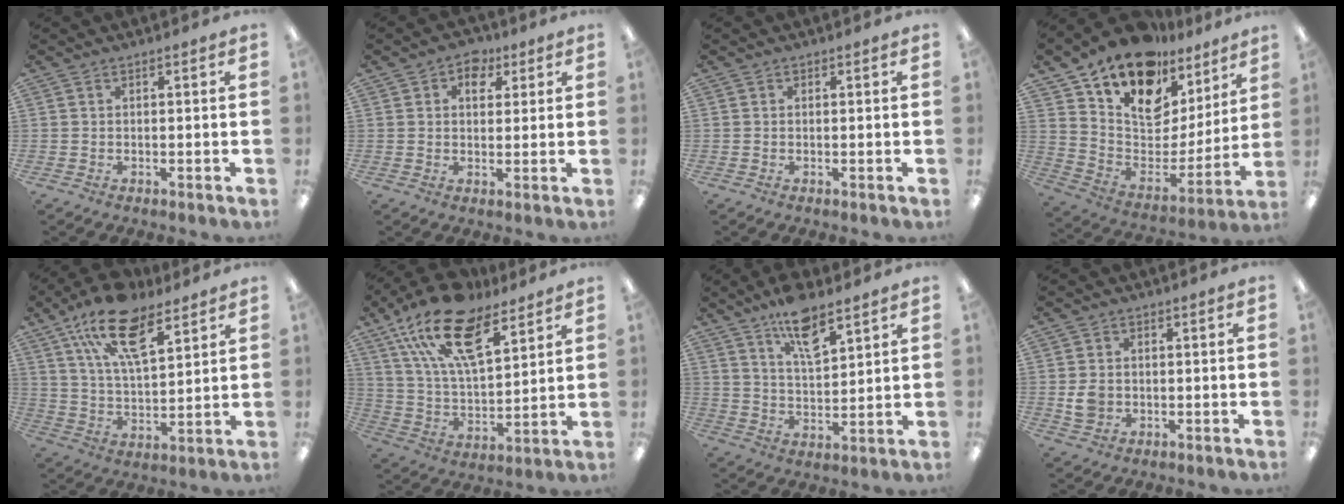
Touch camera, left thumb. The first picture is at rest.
{"total": 4.9, "force": [2.3, 3.8, 2.2], "torque": [-0.013, -0.006, 0.035]}
{"total": 0.0}
{"total": 18.8, "force": [14.0, 10.0, 7.5], "torque": [-0.143, -0.098, 0.253]}
{"total": 17.3, "force": [10.4, 7.6, 11.5], "torque": [-0.204, -0.034, 0.185]}
{"total": 20.6, "force": [12.9, 8.9, 13.3], "torque": [-0.243, -0.064, 0.228]}
{"total": 10.9, "force": [7.7, 4.2, 6.4], "torque": [-0.105, -0.034, 0.134]}
{"total": 4.2, "force": [-0.3, 3.7, 2.0], "torque": [-0.020, 0.001, -0.005]}